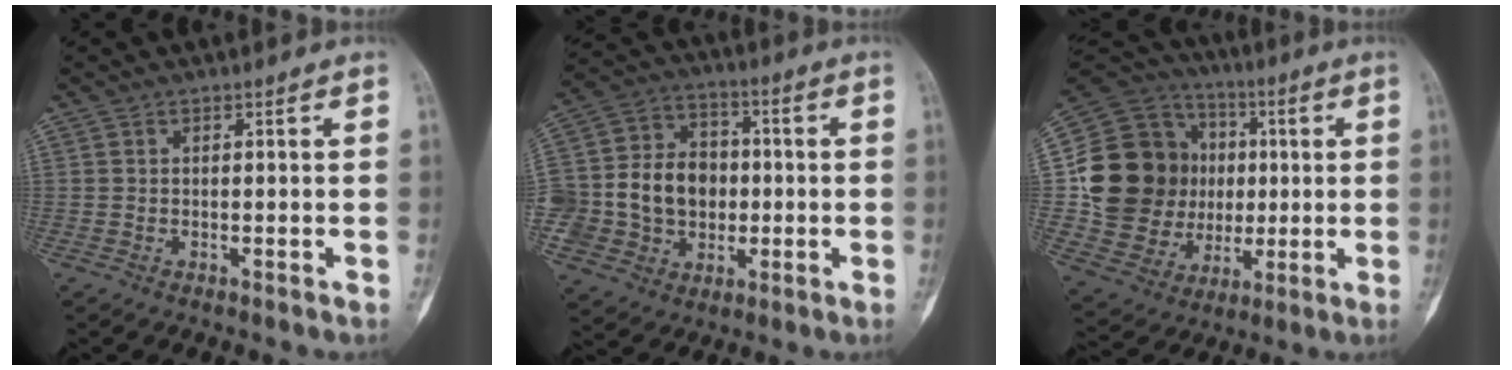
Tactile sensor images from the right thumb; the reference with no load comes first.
{"total": 17.5, "force": [-1.1, 14.8, 9.4], "torque": [-0.140, 0.039, -0.008]}
{"total": 23.8, "force": [1.5, 20.0, 12.8], "torque": [-0.195, 0.032, 0.047]}